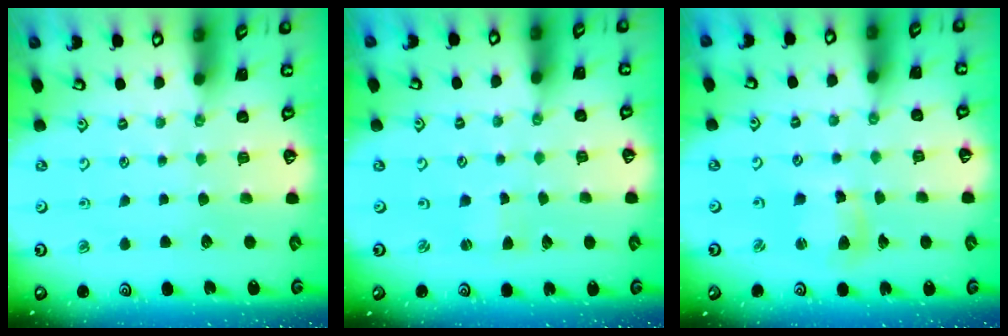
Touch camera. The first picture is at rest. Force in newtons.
{"total": 1.4, "press": 1.3, "slide": 0.3}
{"total": 5.9, "press": 5.8, "slide": 0.6}